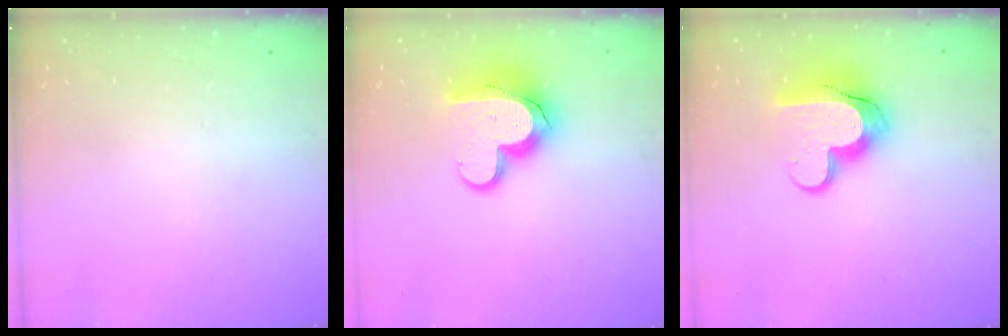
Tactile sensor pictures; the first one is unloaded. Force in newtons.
{"total": 14.1, "press": 14.0, "slide": 1.2}
{"total": 14.0, "press": 13.9, "slide": 0.7}